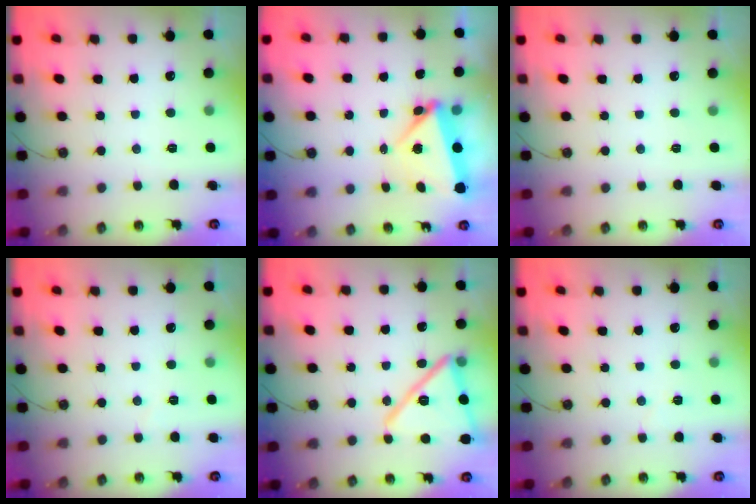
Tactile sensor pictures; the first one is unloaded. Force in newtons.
{"total": 5.6, "press": 5.6, "slide": 0.4}
{"total": 0.0}
{"total": 2.8, "press": 2.7, "slide": 0.8}
{"total": 17.2, "press": 16.9, "slide": 2.8}
{"total": 2.6, "press": 2.2, "slide": 1.5}